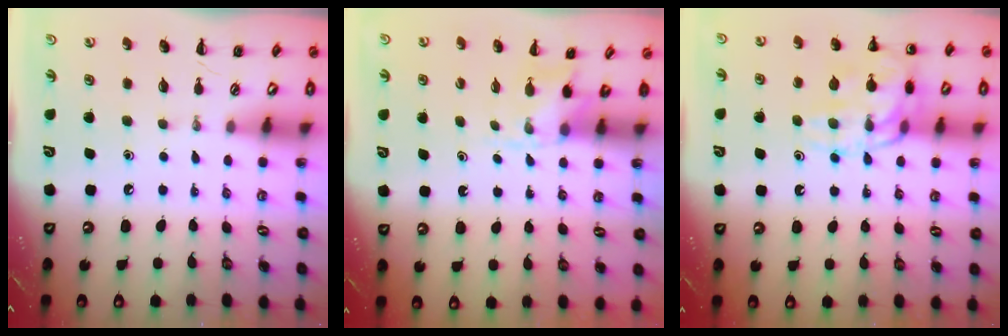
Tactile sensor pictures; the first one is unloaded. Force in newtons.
{"total": 2.9, "press": 2.7, "slide": 1.2}
{"total": 15.8, "press": 15.8, "slide": 1.1}